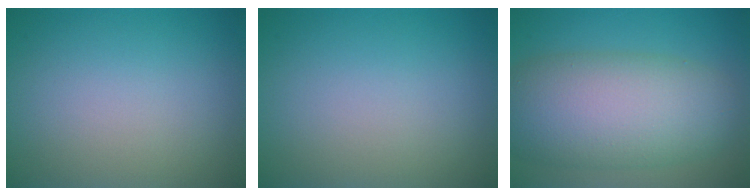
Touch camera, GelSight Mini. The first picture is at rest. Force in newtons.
{"total": 0.0}
{"total": 10.1, "press": 10.1, "slide": 0.3}